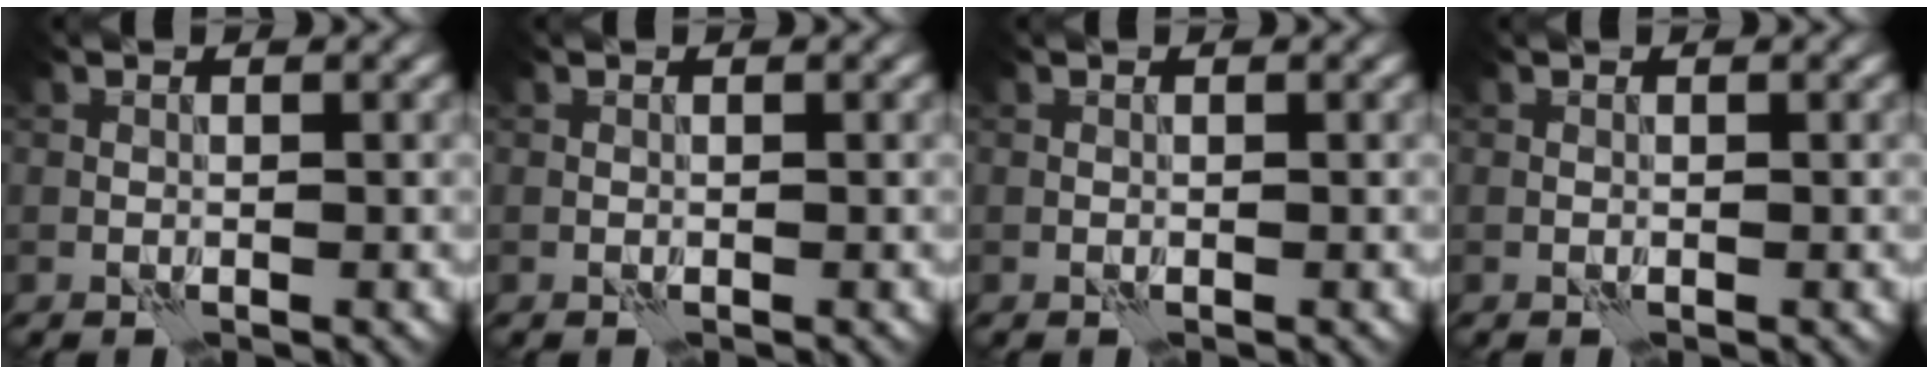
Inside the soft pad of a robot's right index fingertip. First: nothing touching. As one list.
[{"total": 0.0}, {"total": 0.0}, {"total": 0.0}]